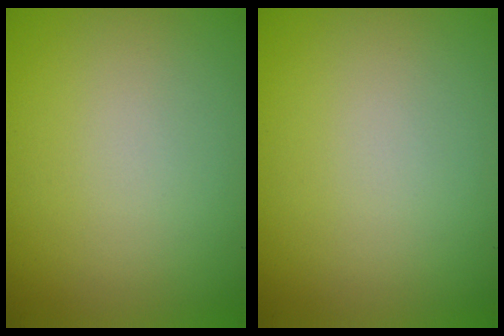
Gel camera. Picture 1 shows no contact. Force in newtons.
{"total": 0.0}